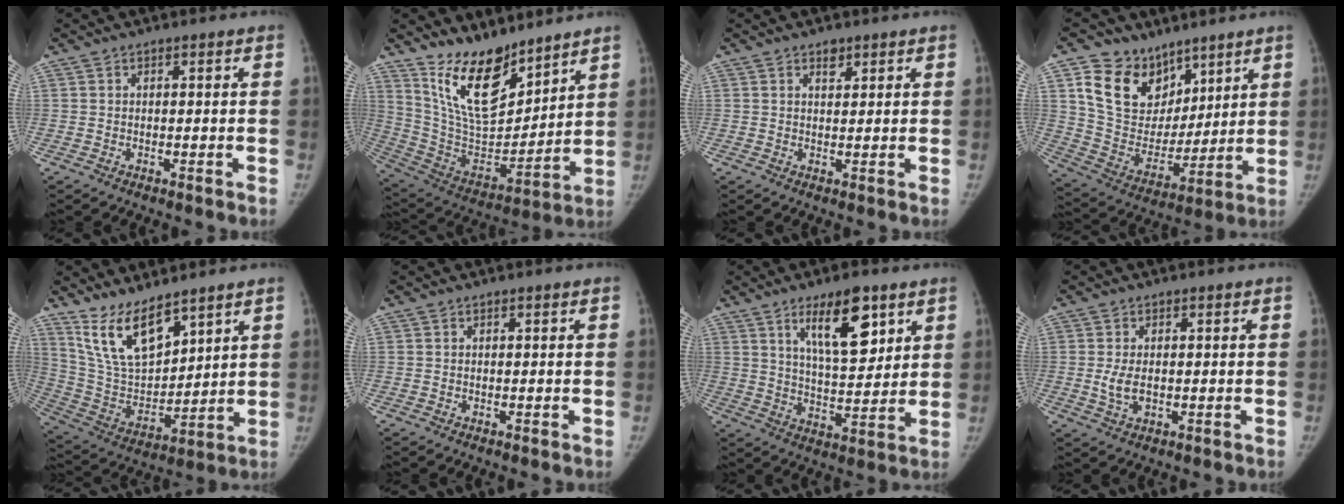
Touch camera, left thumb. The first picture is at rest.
{"total": 17.2, "force": [12.7, 7.0, 9.3], "torque": [-0.118, -0.088, 0.248]}
{"total": 2.1, "force": [1.4, 1.1, 1.0], "torque": [-0.005, -0.008, 0.022]}
{"total": 16.5, "force": [9.8, 11.7, 6.4], "torque": [-0.073, -0.054, 0.192]}
{"total": 13.8, "force": [9.9, 5.4, 7.9], "torque": [-0.119, -0.062, 0.211]}
{"total": 0.0}
{"total": 13.1, "force": [7.0, 4.9, 9.9], "torque": [-0.134, -0.042, 0.121]}
{"total": 3.8, "force": [-0.1, 2.3, 3.1], "torque": [-0.063, -0.006, 0.003]}